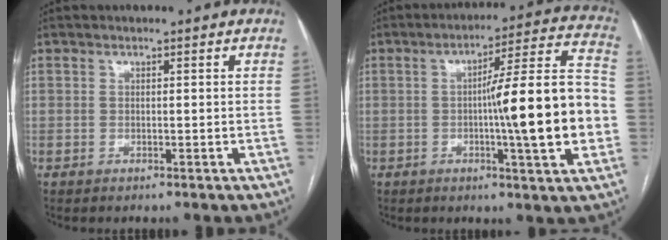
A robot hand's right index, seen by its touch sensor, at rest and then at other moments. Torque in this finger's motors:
{"motor_torque": [0.45, -0.22, 0.47, 0.09]}